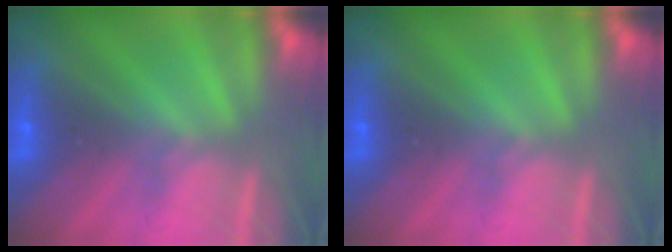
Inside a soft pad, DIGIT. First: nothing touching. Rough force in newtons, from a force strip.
{"total": 0.0}